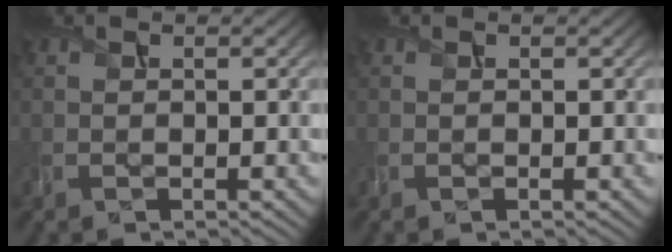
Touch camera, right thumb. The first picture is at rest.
{"total": 0.0}